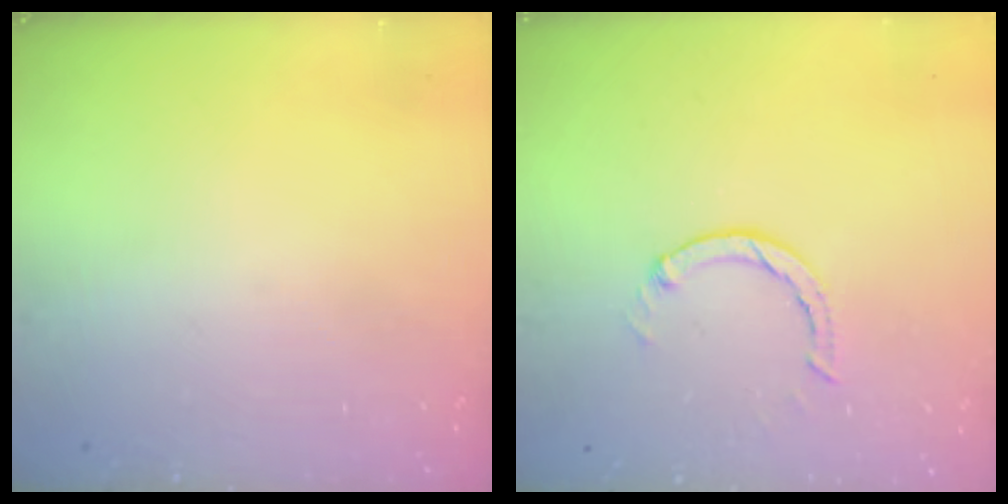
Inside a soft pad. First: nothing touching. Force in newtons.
{"total": 1.3, "press": 1.2, "slide": 0.3}